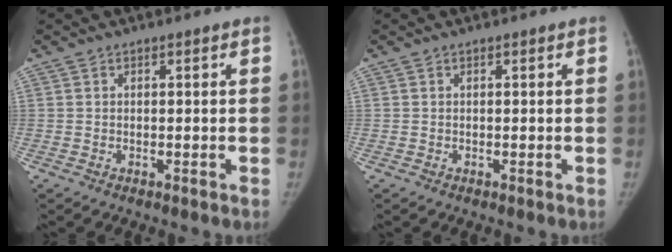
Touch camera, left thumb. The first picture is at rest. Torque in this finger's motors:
{"motor_torque": [0.04, 0.02, 0.14, -0.03, 0.01]}